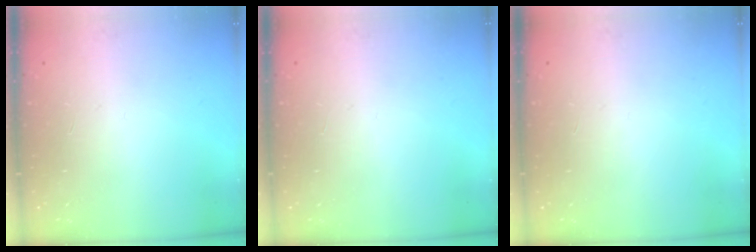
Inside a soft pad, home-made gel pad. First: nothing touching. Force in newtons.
{"total": 0.0}
{"total": 0.0}